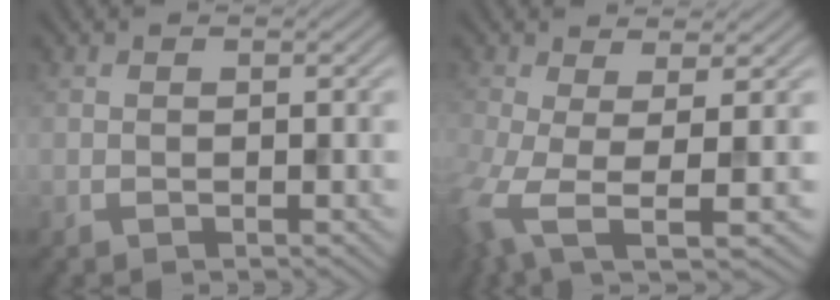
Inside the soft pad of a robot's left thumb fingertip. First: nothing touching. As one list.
[{"total": 5.7, "force": [-1.6, 1.7, 5.1], "torque": [-0.105, -0.022, -0.032]}]